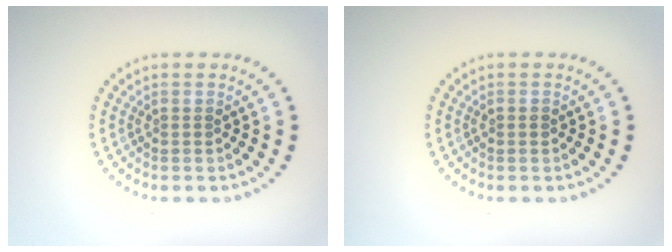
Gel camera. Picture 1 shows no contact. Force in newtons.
{"total": 0.8, "press": 0.8, "slide": 0.0}